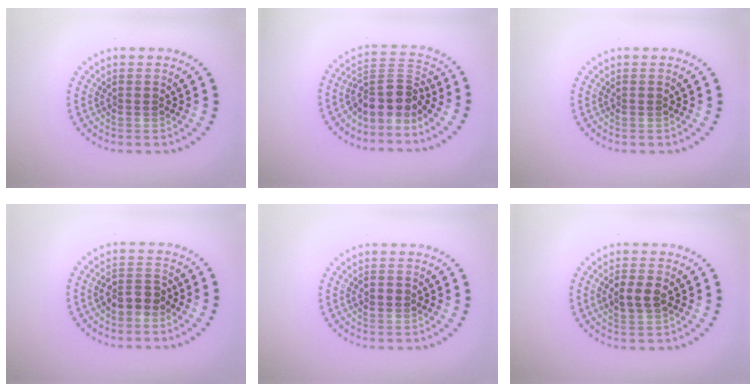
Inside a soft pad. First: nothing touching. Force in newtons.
{"total": 3.8, "press": 2.8, "slide": 2.5}
{"total": 0.0}
{"total": 2.5, "press": 2.3, "slide": 1.0}
{"total": 1.0, "press": 1.0, "slide": 0.1}
{"total": 2.4, "press": 2.3, "slide": 0.4}